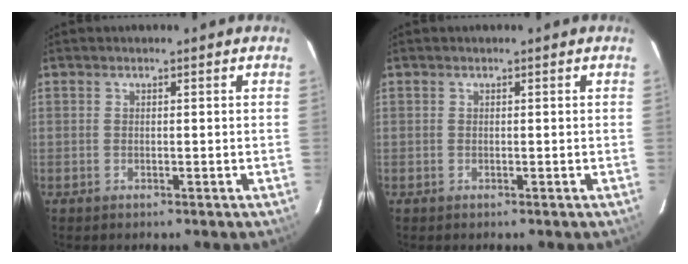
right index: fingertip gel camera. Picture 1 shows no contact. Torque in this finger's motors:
{"motor_torque": [-0.02, -0.01, 0.04, -0.01]}